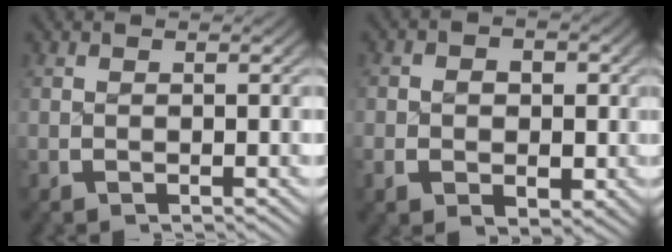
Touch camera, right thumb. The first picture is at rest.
{"total": 3.8, "force": [-0.4, 2.9, 2.5], "torque": [-0.036, -0.009, -0.003]}